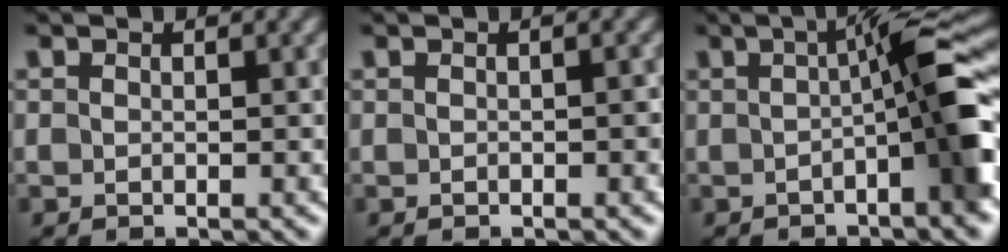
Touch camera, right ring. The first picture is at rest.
{"total": 0.6, "force": [-0.3, -0.1, 0.5], "torque": [-0.010, 0.001, -0.004]}
{"total": 6.7, "force": [-0.5, 0.9, 6.6], "torque": [-0.101, 0.015, -0.009]}